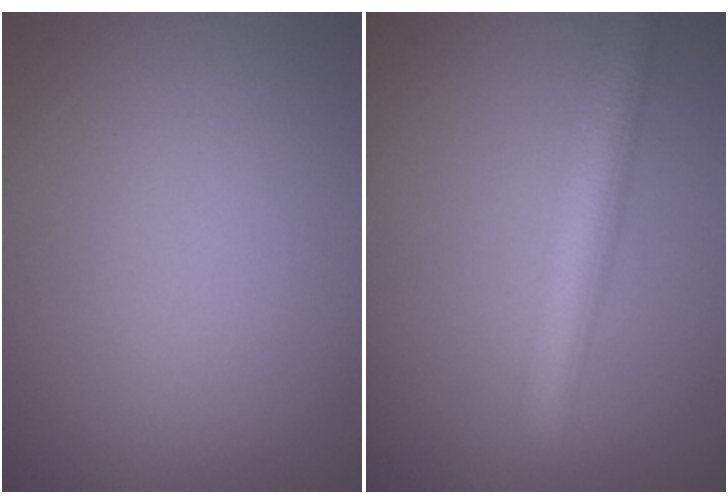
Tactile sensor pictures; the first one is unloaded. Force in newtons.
{"total": 5.1, "press": 5.1, "slide": 0.1}